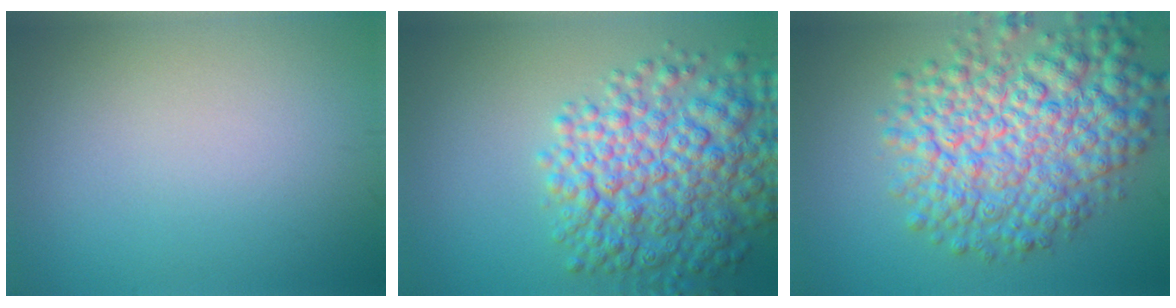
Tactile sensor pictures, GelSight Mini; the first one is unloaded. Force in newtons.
{"total": 8.9, "press": 8.9, "slide": 0.3}
{"total": 10.3, "press": 10.2, "slide": 0.3}